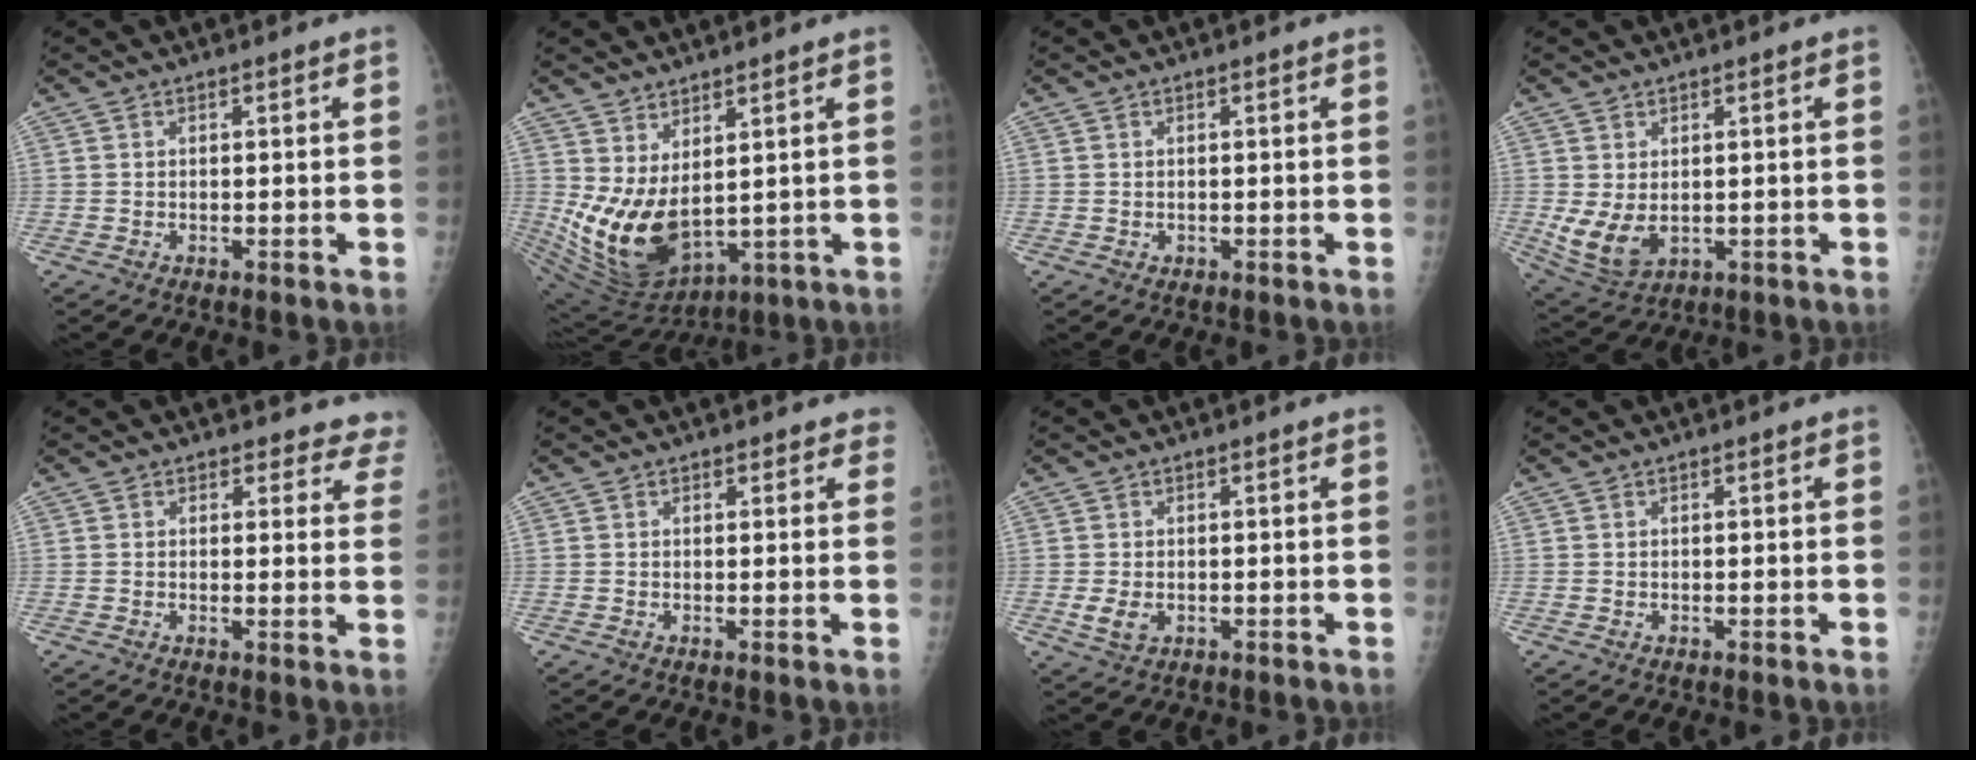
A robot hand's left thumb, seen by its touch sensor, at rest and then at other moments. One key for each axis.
{"total": 13.7, "fx": 2.7, "fy": 7.4, "fz": 11.2, "tx": -0.202, "ty": -0.042, "tz": 0.080}
{"total": 0.6, "fx": 0.0, "fy": 0.5, "fz": 0.2, "tx": -0.002, "ty": 0.000, "tz": 0.000}
{"total": 7.1, "fx": 0.0, "fy": 4.8, "fz": 5.3, "tx": -0.096, "ty": -0.015, "tz": 0.019}
{"total": 6.9, "fx": 6.0, "fy": 3.3, "fz": -0.1, "tx": 0.063, "ty": -0.023, "tz": 0.033}
{"total": 2.0, "fx": 1.6, "fy": 1.3, "fz": 0.2, "tx": 0.025, "ty": -0.005, "tz": 0.006}
{"total": 3.2, "fx": -0.6, "fy": 2.2, "fz": 2.2, "tx": -0.043, "ty": -0.004, "tz": -0.005}
{"total": 0.0}